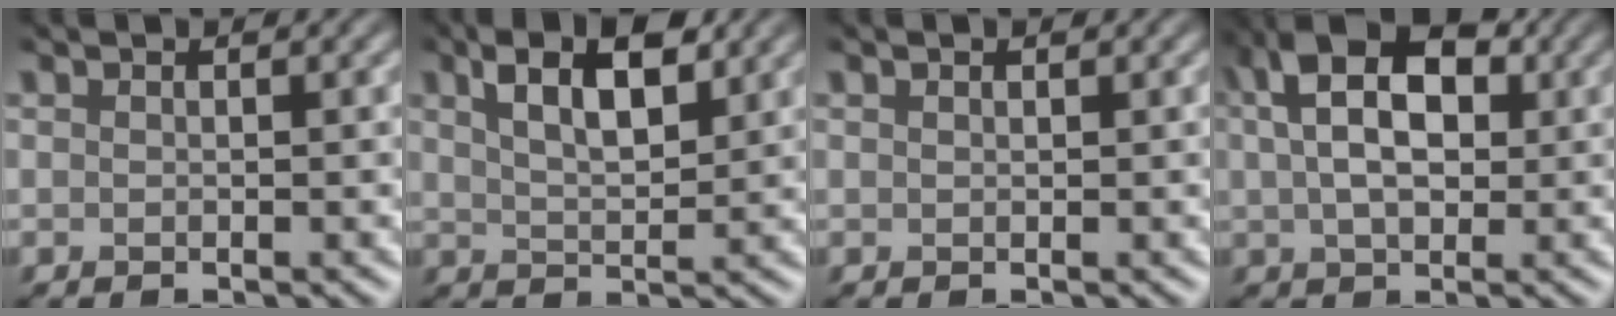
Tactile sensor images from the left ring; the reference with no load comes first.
{"total": 5.3, "force": [2.7, 2.1, 4.1], "torque": [-0.079, 0.009, 0.046]}
{"total": 0.0}
{"total": 8.5, "force": [2.4, 5.0, 6.5], "torque": [-0.121, 0.032, 0.030]}